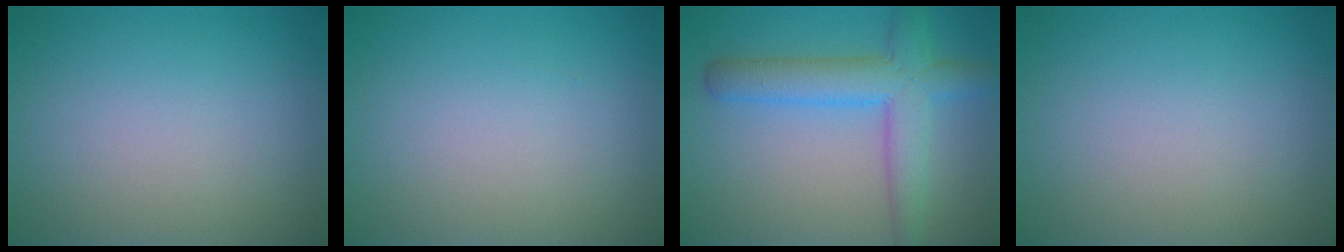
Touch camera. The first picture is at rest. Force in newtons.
{"total": 0.0}
{"total": 5.5, "press": 5.5, "slide": 0.2}
{"total": 0.0}